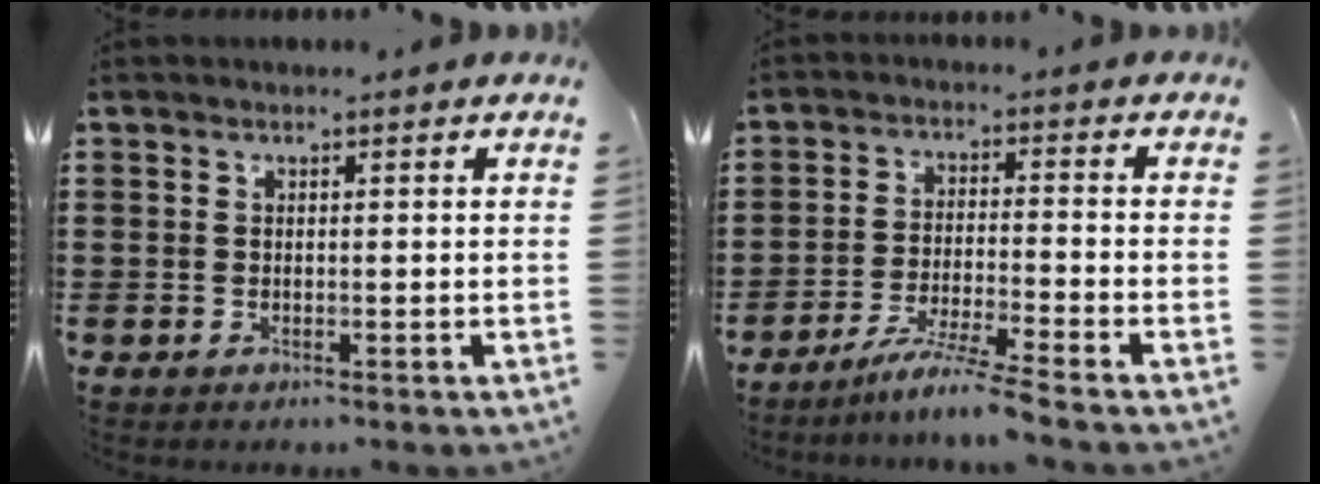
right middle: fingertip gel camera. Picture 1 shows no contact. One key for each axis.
{"total": 6.2, "fx": -5.3, "fy": -0.9, "fz": 3.1, "tx": -0.061, "ty": -0.022, "tz": -0.099}